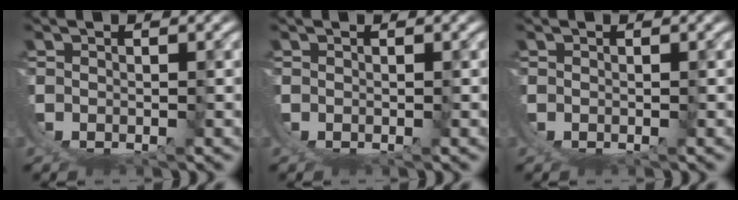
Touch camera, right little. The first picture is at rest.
{"total": 0.0}
{"total": 0.0}